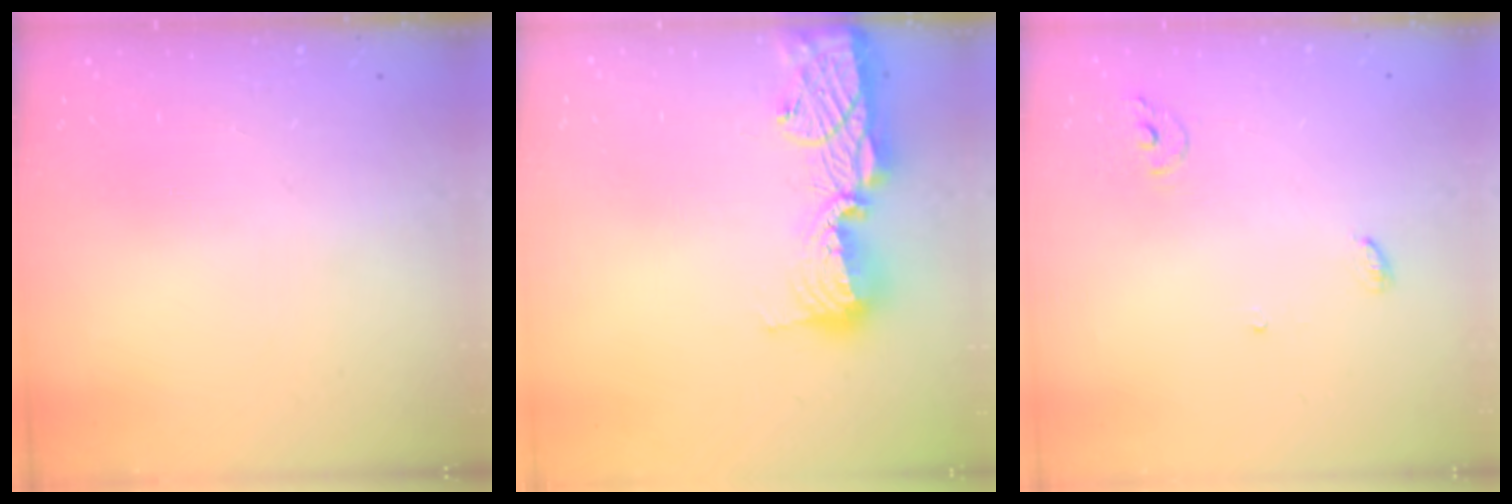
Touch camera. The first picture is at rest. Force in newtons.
{"total": 16.6, "press": 16.1, "slide": 4.0}
{"total": 5.0, "press": 5.0, "slide": 0.4}